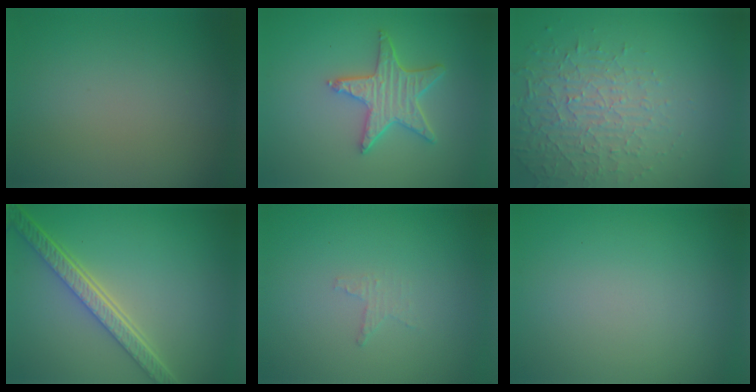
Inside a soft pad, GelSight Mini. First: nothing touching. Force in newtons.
{"total": 4.2, "press": 3.6, "slide": 2.1}
{"total": 4.5, "press": 3.1, "slide": 3.4}
{"total": 5.4, "press": 4.0, "slide": 3.6}
{"total": 0.9, "press": 0.8, "slide": 0.3}
{"total": 0.0}